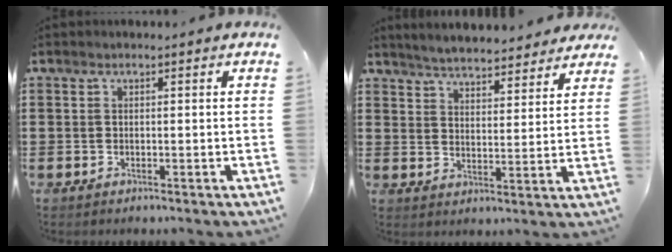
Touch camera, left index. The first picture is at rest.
{"total": 4.4, "force": [4.4, 0.0, 0.6], "torque": [-0.032, -0.025, 0.075]}